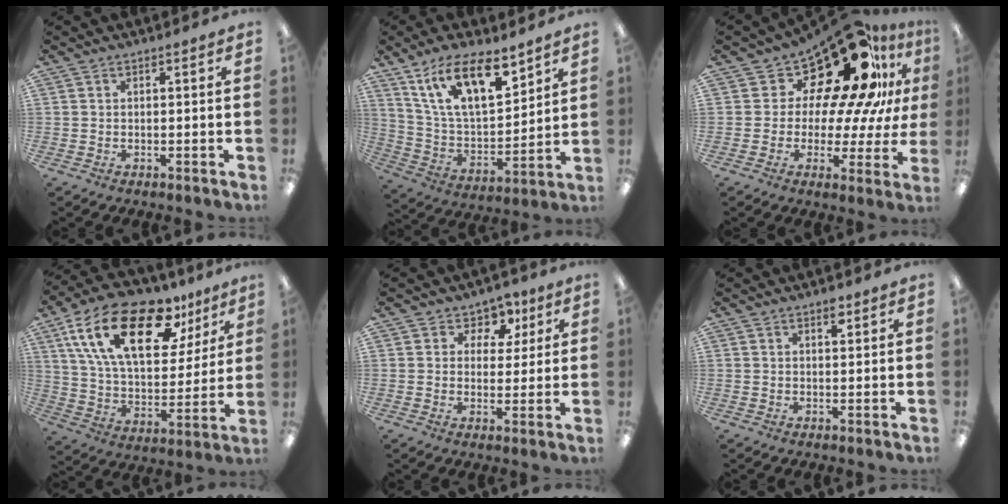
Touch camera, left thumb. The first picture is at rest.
{"total": 17.2, "force": [11.0, 6.8, 11.3], "torque": [-0.218, -0.051, 0.192]}
{"total": 20.8, "force": [13.3, 8.8, 13.4], "torque": [-0.217, -0.098, 0.222]}
{"total": 23.7, "force": [12.7, 11.4, 16.5], "torque": [-0.289, -0.049, 0.217]}
{"total": 5.7, "force": [2.5, 4.9, 1.4], "torque": [-0.017, -0.014, 0.042]}
{"total": 2.2, "force": [1.4, 1.0, 1.4], "torque": [-0.005, -0.009, 0.020]}